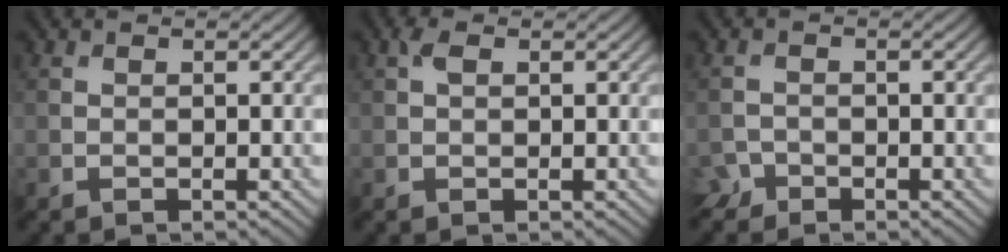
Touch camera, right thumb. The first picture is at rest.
{"total": 1.3, "force": [0.5, 0.7, 1.0], "torque": [-0.022, 0.004, 0.008]}
{"total": 1.7, "force": [-1.4, 0.8, 0.2], "torque": [-0.004, -0.001, -0.036]}